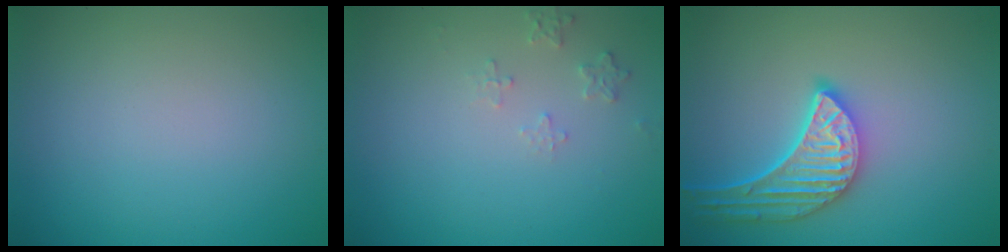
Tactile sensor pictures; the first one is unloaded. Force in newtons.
{"total": 1.3, "press": 1.3, "slide": 0.2}
{"total": 5.1, "press": 4.2, "slide": 2.9}